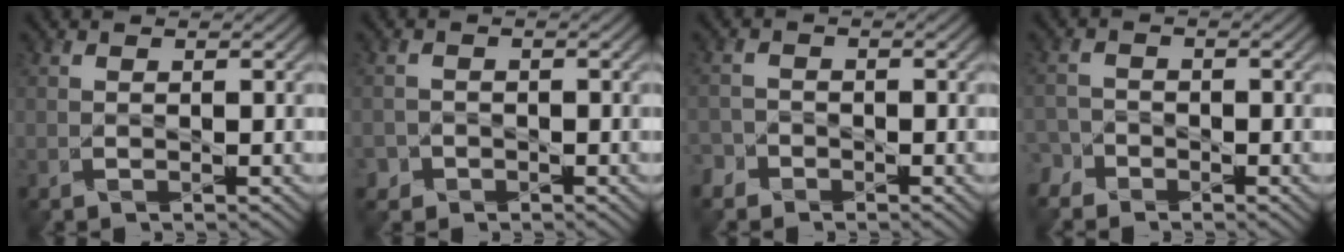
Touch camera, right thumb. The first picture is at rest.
{"total": 1.6, "force": [-1.1, 1.2, 0.2], "torque": [-0.001, -0.001, -0.024]}
{"total": 2.0, "force": [-1.5, 1.2, 0.3], "torque": [-0.006, 0.001, -0.041]}
{"total": 2.4, "force": [-2.0, 1.3, 0.5], "torque": [-0.012, -0.002, -0.051]}